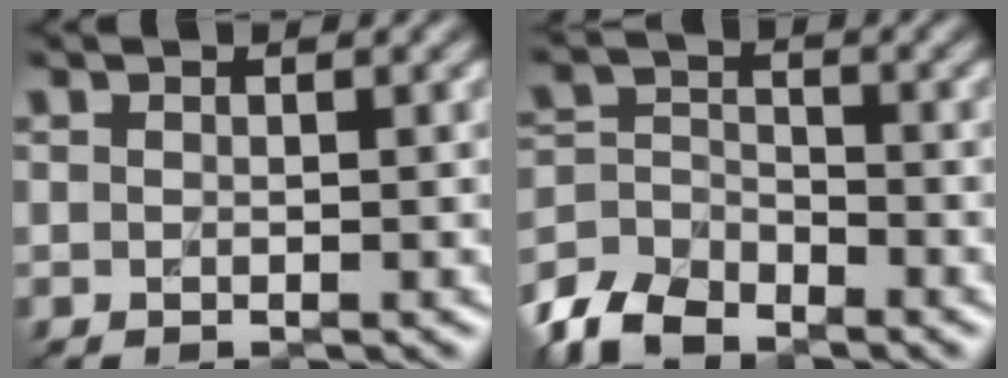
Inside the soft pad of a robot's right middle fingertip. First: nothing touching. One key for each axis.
{"total": 5.3, "fx": -4.5, "fy": 2.3, "fz": 1.6, "tx": -0.041, "ty": 0.003, "tz": -0.102}